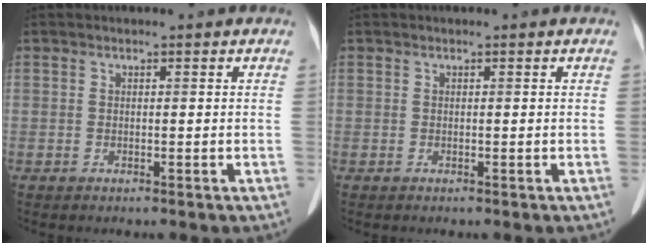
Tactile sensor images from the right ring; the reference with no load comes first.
{"total": 0.0}